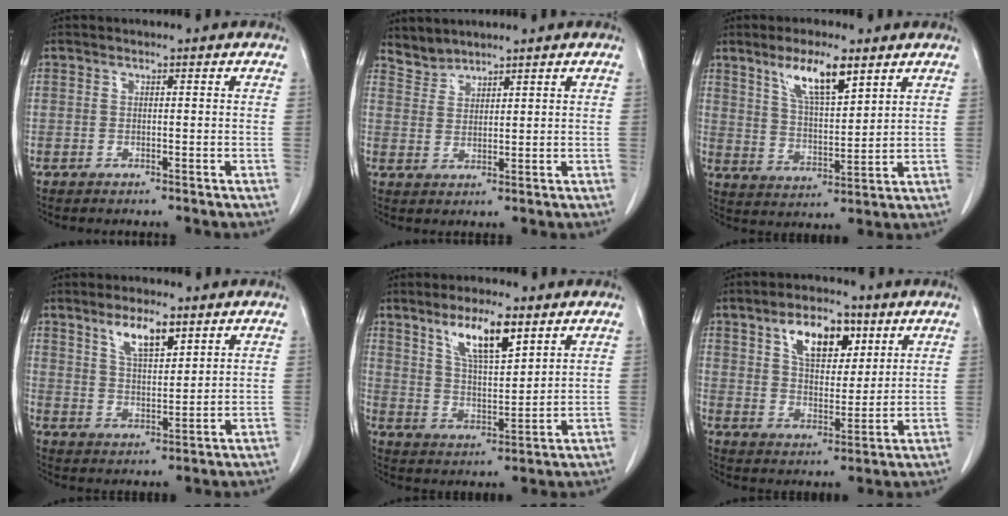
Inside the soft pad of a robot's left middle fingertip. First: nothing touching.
{"total": 2.8, "force": [2.7, 0.4, -0.6], "torque": [0.010, 0.007, 0.061]}
{"total": 9.0, "force": [5.6, 2.0, 6.8], "torque": [-0.129, 0.001, 0.107]}
{"total": 6.6, "force": [4.1, 1.9, 4.8], "torque": [-0.091, 0.002, 0.076]}
{"total": 9.5, "force": [5.7, 2.2, 7.2], "torque": [-0.135, 0.001, 0.109]}
{"total": 9.8, "force": [4.9, 4.9, 6.9], "torque": [-0.114, 0.014, 0.088]}